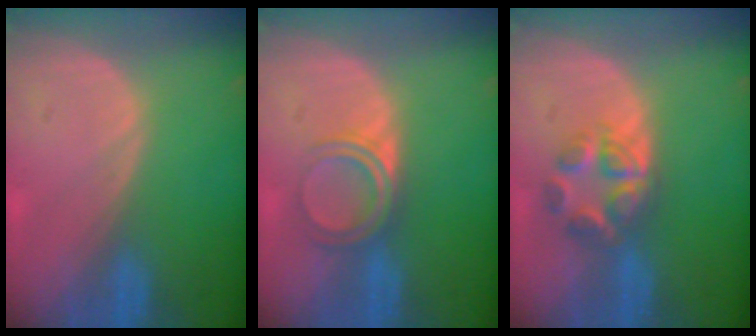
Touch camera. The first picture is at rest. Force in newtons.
{"total": 4.7, "press": 4.2, "slide": 2.2}
{"total": 5.9, "press": 5.4, "slide": 2.2}